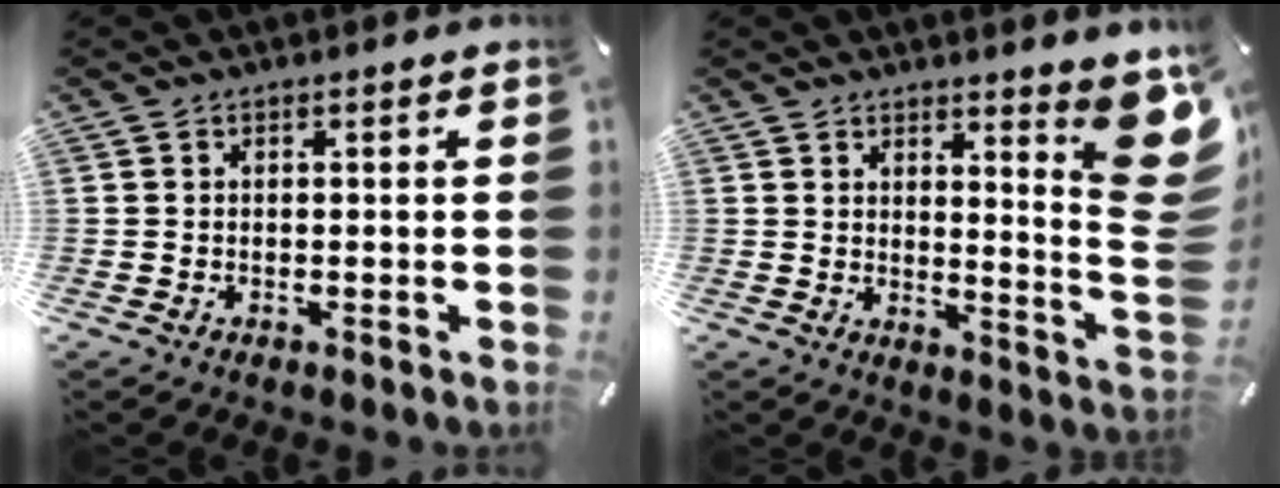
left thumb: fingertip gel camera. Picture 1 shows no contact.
{"total": 11.9, "force": [6.9, 2.5, 9.3], "torque": [-0.120, -0.063, 0.117]}